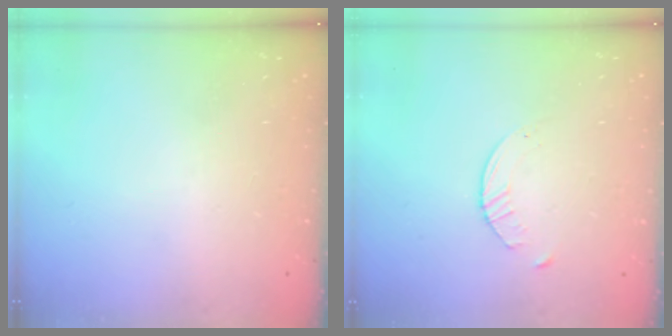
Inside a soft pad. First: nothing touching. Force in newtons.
{"total": 2.0, "press": 2.0, "slide": 0.3}